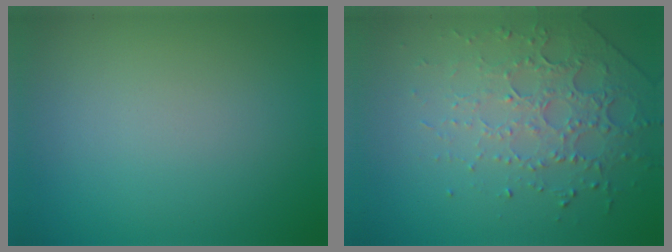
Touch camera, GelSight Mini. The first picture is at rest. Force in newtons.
{"total": 4.5, "press": 3.1, "slide": 3.2}